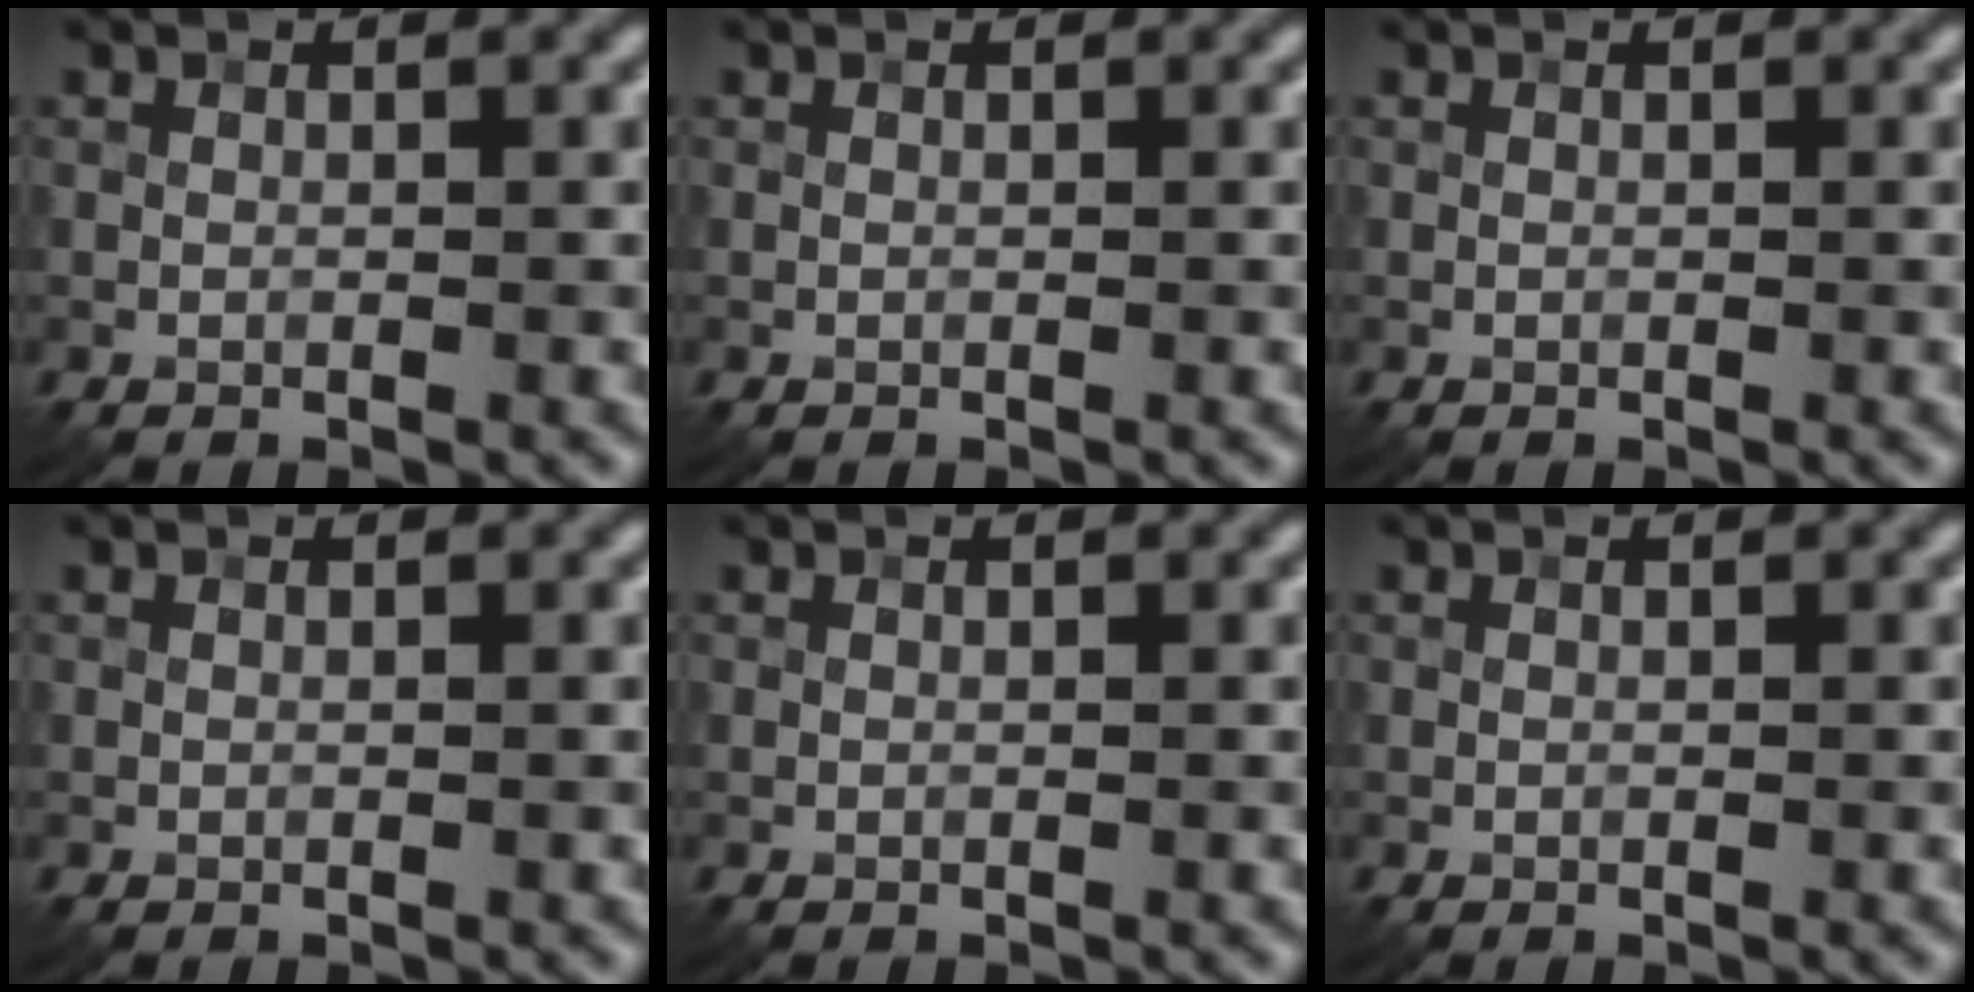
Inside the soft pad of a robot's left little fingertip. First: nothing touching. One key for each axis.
{"total": 0.0}
{"total": 0.0}
{"total": 0.0}
{"total": 0.0}
{"total": 0.0}